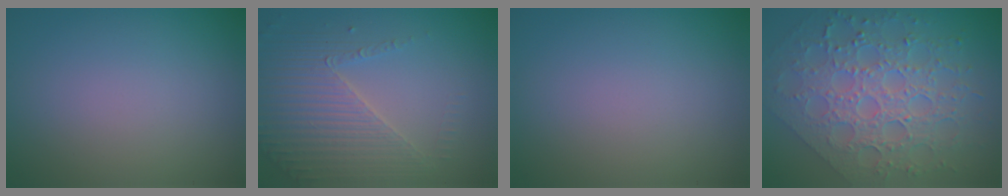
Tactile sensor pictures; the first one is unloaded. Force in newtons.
{"total": 4.0, "press": 3.8, "slide": 1.3}
{"total": 0.0}
{"total": 8.5, "press": 6.2, "slide": 5.8}